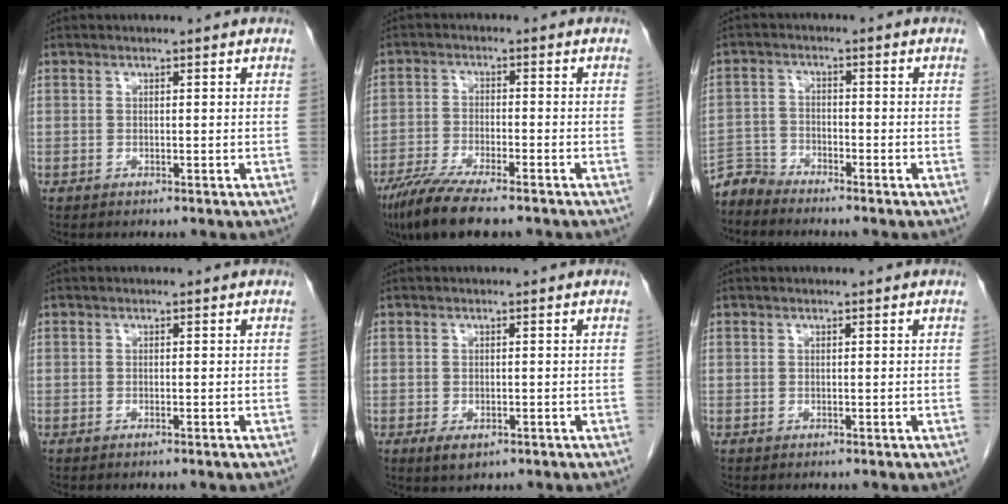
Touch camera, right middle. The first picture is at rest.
{"total": 10.1, "force": [-7.9, 1.3, 6.2], "torque": [-0.110, -0.027, -0.130]}
{"total": 3.5, "force": [-3.4, 0.2, -0.6], "torque": [0.016, -0.013, -0.070]}
{"total": 0.6, "force": [-0.4, -0.1, 0.4], "torque": [-0.008, 0.000, -0.007]}
{"total": 2.4, "force": [-1.2, 1.2, 1.8], "torque": [-0.035, -0.005, -0.010]}
{"total": 0.0}